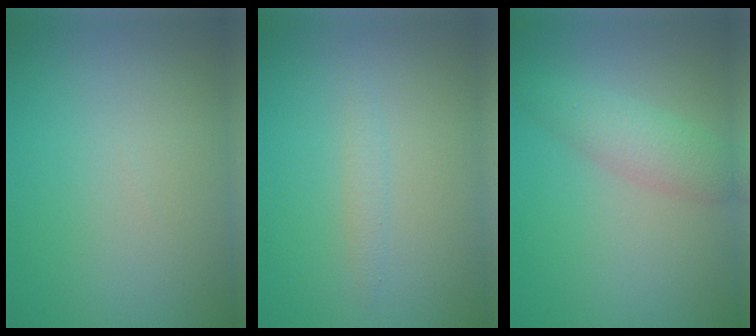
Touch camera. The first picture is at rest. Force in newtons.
{"total": 0.9, "press": 0.9, "slide": 0.2}
{"total": 3.0, "press": 3.0, "slide": 0.1}